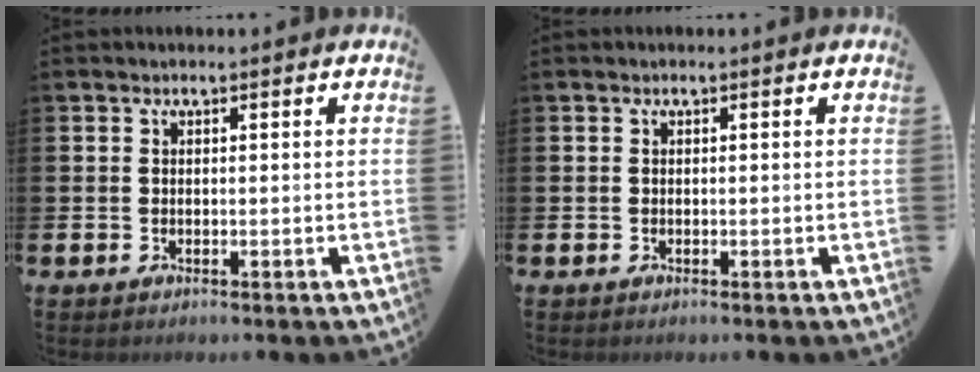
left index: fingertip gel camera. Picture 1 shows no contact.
{"total": 0.0}